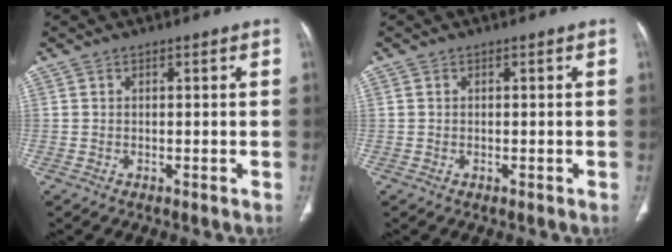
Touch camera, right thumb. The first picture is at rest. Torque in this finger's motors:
{"motor_torque": [-0.42, -0.16, -0.16, 0.60, 0.00]}